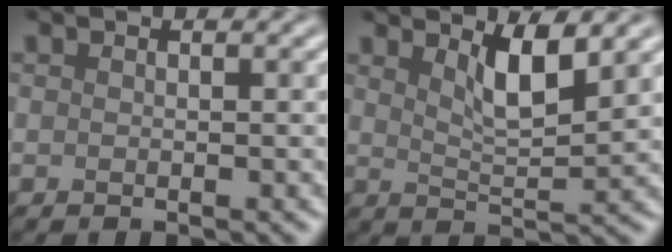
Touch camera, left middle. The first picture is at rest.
{"total": 3.8, "force": [2.0, 1.0, 3.1], "torque": [-0.057, -0.007, 0.035]}